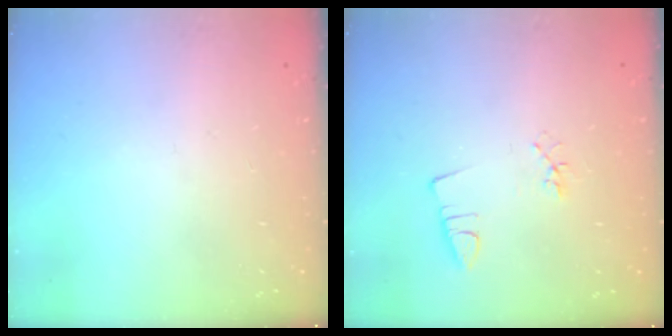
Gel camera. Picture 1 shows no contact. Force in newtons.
{"total": 2.3, "press": 1.7, "slide": 1.5}